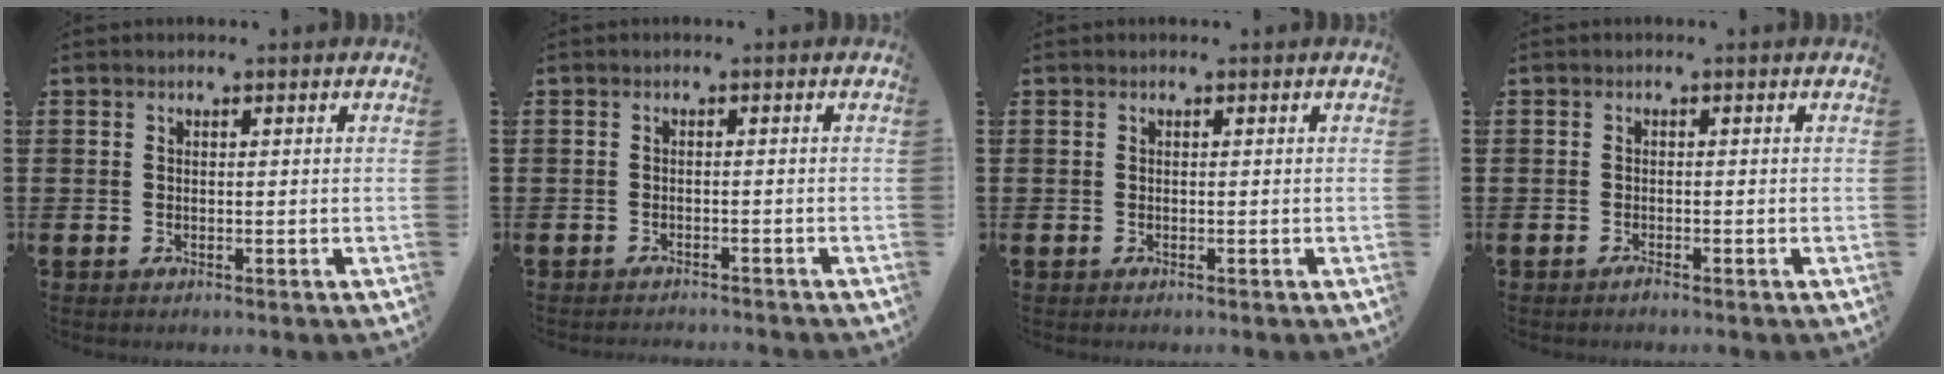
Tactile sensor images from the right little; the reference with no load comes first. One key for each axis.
{"total": 1.0, "fx": -1.0, "fy": -0.1, "fz": -0.1, "tx": 0.000, "ty": 0.001, "tz": -0.021}
{"total": 0.0}
{"total": 0.7, "fx": -0.5, "fy": 0.1, "fz": 0.4, "tx": 0.000, "ty": -0.006, "tz": -0.012}